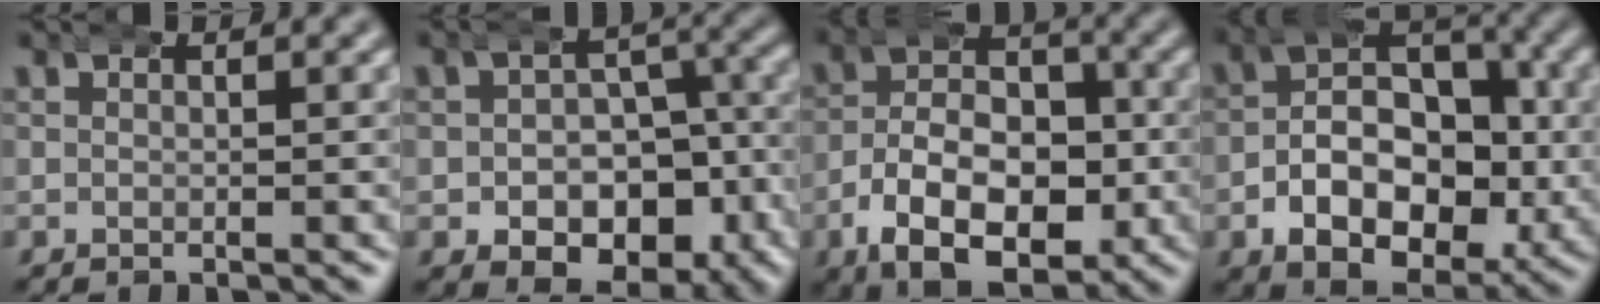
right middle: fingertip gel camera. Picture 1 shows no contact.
{"total": 10.1, "force": [-4.7, 6.9, 5.6], "torque": [-0.074, -0.037, -0.059]}
{"total": 12.5, "force": [-4.2, 8.1, 8.5], "torque": [-0.135, -0.033, -0.058]}
{"total": 11.0, "force": [-1.9, 8.0, 7.3], "torque": [-0.116, -0.018, -0.034]}